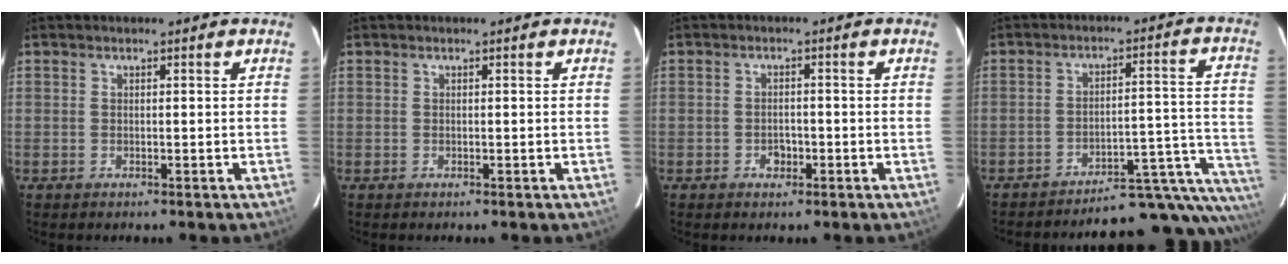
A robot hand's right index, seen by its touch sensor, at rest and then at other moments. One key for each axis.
{"total": 0.0}
{"total": 2.0, "fx": -0.9, "fy": 1.4, "fz": 1.1, "tx": -0.014, "ty": 0.005, "tz": -0.011}
{"total": 17.4, "fx": -15.1, "fy": 2.6, "fz": 8.1, "tx": -0.015, "ty": 0.046, "tz": -0.188}